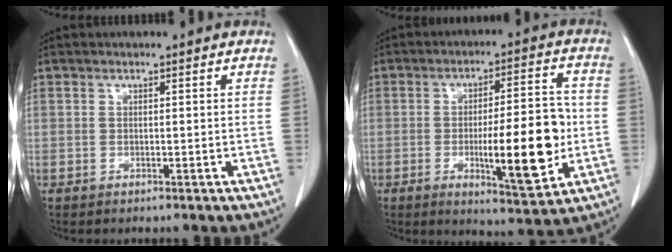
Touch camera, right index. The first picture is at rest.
{"total": 13.7, "force": [-2.4, 2.8, 13.2], "torque": [-0.192, 0.001, -0.029]}